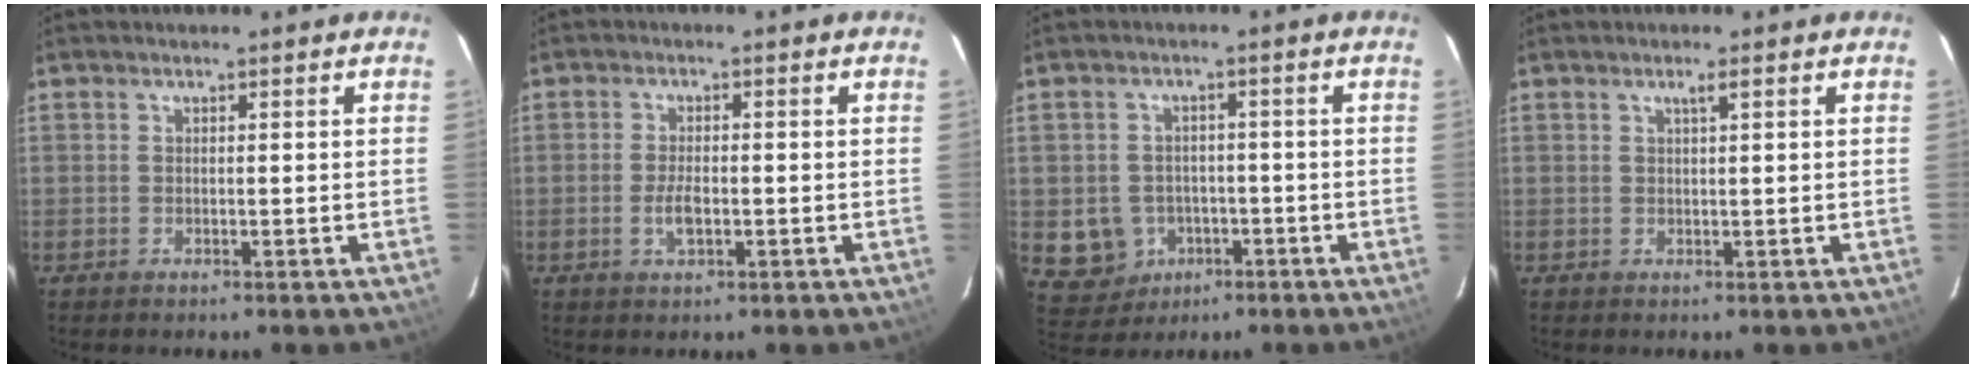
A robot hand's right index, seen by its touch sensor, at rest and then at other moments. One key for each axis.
{"total": 3.3, "fx": -0.9, "fy": 1.4, "fz": 2.8, "tx": -0.057, "ty": 0.000, "tz": -0.016}
{"total": 7.8, "fx": -2.6, "fy": 7.2, "fz": 2.0, "tx": -0.067, "ty": 0.012, "tz": -0.020}
{"total": 1.3, "fx": 0.7, "fy": 0.0, "fz": 1.1, "tx": -0.020, "ty": 0.005, "tz": 0.013}